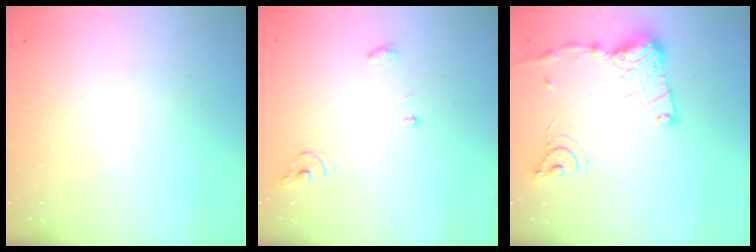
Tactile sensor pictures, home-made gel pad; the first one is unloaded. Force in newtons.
{"total": 4.0, "press": 4.0, "slide": 0.4}
{"total": 15.3, "press": 15.3, "slide": 1.2}